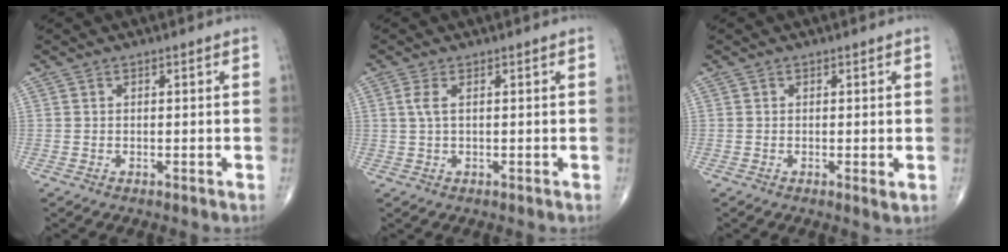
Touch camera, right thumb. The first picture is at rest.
{"total": 2.4, "force": [0.6, 0.7, 2.2], "torque": [-0.062, 0.008, 0.017]}
{"total": 1.2, "force": [-0.1, 0.2, 1.2], "torque": [-0.020, -0.006, -0.004]}